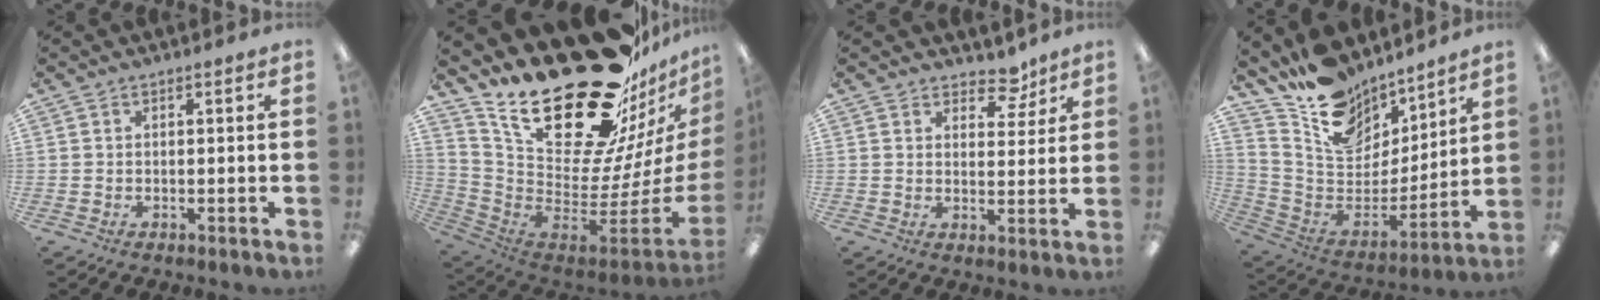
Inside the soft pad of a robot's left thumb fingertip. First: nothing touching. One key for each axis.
{"total": 34.8, "fx": 23.4, "fy": 15.6, "fz": 20.4, "tx": -0.279, "ty": -0.184, "tz": 0.452}
{"total": 6.2, "fx": 4.9, "fy": 3.0, "fz": 2.1, "tx": -0.016, "ty": -0.031, "tz": 0.083}
{"total": 15.6, "fx": 13.3, "fy": 7.3, "fz": 3.7, "tx": -0.101, "ty": -0.109, "tz": 0.247}